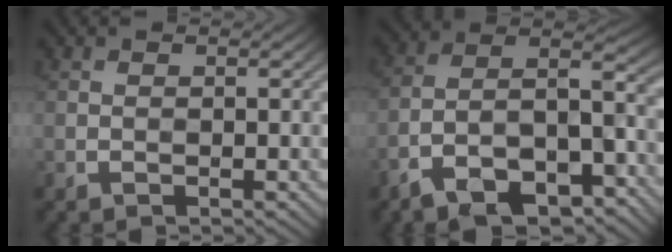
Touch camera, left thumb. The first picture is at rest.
{"total": 15.1, "force": [-9.2, 6.0, 10.3], "torque": [-0.184, -0.021, -0.157]}